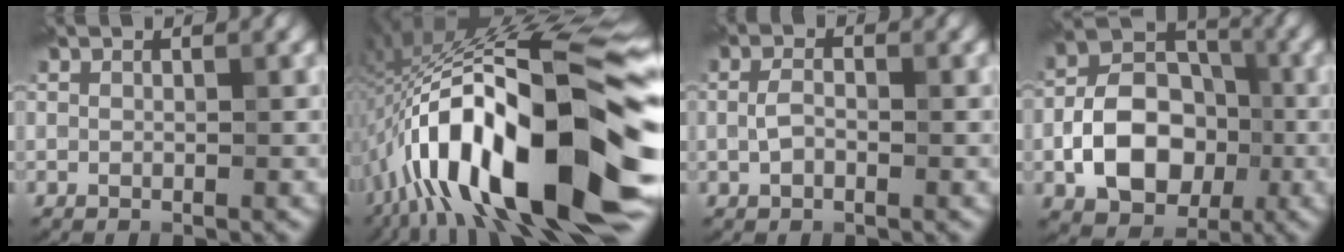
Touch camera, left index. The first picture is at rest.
{"total": 20.1, "force": [-4.6, 5.7, 18.7], "torque": [-0.296, 0.055, -0.094]}
{"total": 1.4, "force": [-0.3, 0.7, 1.2], "torque": [-0.032, 0.010, -0.010]}
{"total": 8.6, "force": [-2.3, 6.0, 5.7], "torque": [-0.095, 0.006, -0.042]}